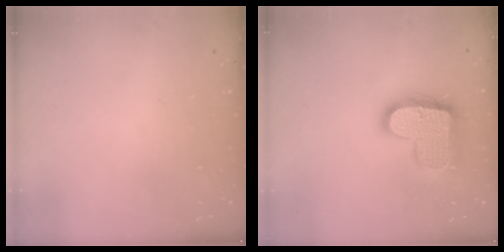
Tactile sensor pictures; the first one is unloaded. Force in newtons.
{"total": 16.6, "press": 16.5, "slide": 0.9}